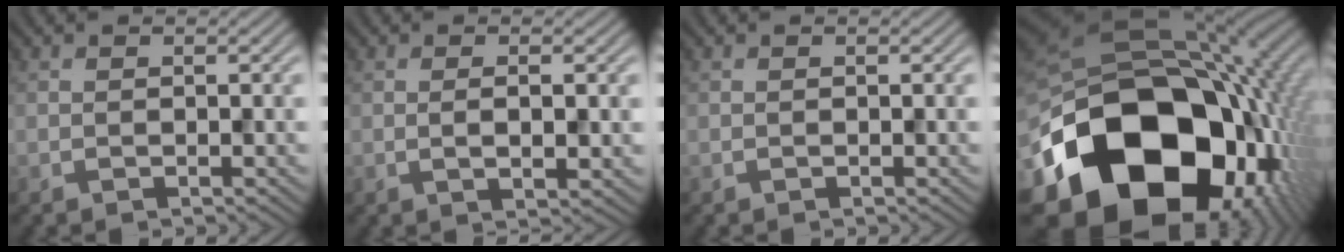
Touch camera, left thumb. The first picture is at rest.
{"total": 2.5, "force": [-0.1, 0.6, 2.4], "torque": [-0.045, -0.004, 0.003]}
{"total": 0.0}
{"total": 23.0, "force": [-6.7, 16.3, 14.7], "torque": [-0.324, -0.067, -0.078]}